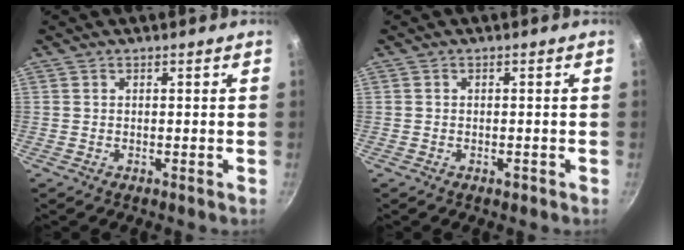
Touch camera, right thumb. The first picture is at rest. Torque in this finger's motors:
{"motor_torque": [0.05, 0.17, -0.22, 0.11, 0.05]}